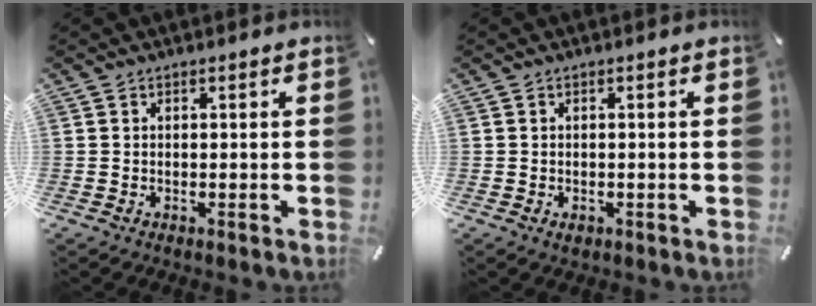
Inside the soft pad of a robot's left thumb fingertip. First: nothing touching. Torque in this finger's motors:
{"motor_torque": [0.31, 0.32, -0.03, 0.03, -0.01]}